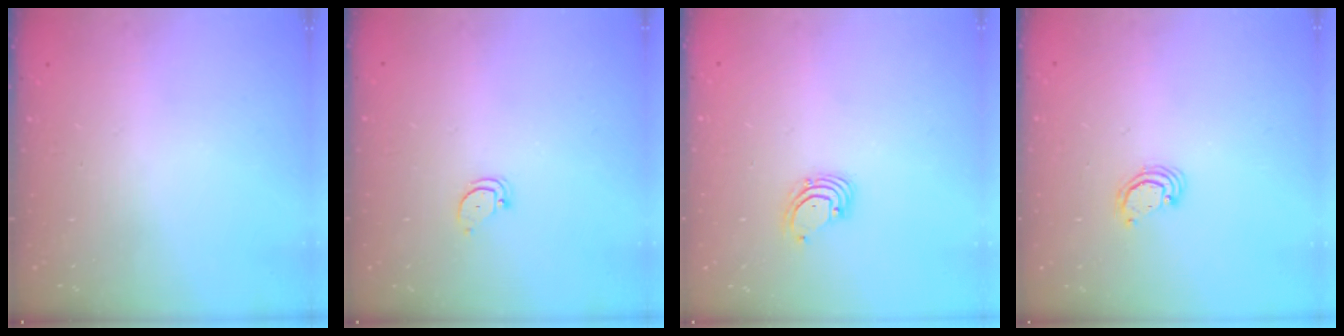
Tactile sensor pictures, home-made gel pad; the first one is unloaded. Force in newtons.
{"total": 2.6, "press": 2.6, "slide": 0.0}
{"total": 1.8, "press": 1.8, "slide": 0.2}
{"total": 2.5, "press": 2.5, "slide": 0.2}